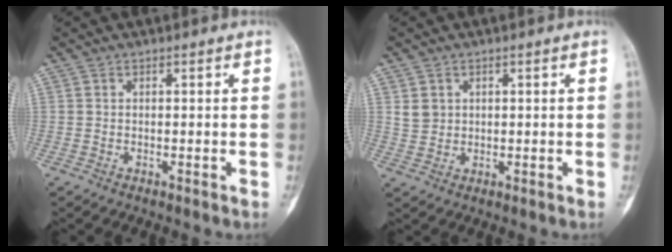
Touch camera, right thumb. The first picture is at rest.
{"total": 2.9, "force": [1.0, 2.5, 1.1], "torque": [-0.011, -0.004, 0.027]}